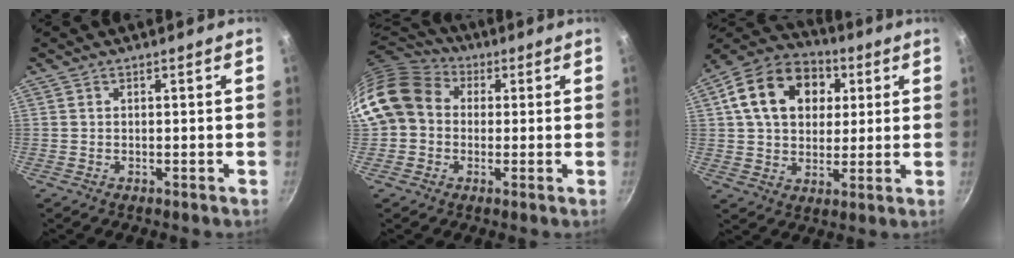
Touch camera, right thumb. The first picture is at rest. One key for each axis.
{"total": 13.9, "fx": 1.8, "fy": 11.6, "fz": 7.4, "tx": -0.123, "ty": 0.029, "tz": 0.018}
{"total": 18.0, "fx": 5.1, "fy": 13.3, "fz": 11.1, "tx": -0.166, "ty": 0.016, "tz": 0.075}